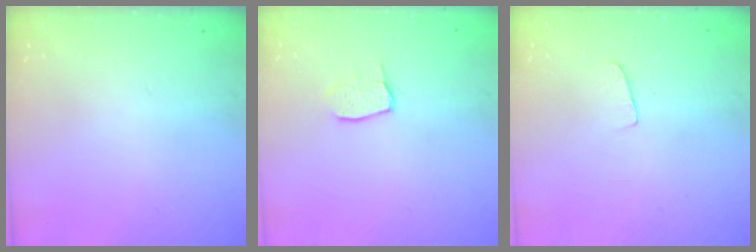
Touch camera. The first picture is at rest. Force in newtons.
{"total": 3.0, "press": 3.0, "slide": 0.2}
{"total": 2.5, "press": 2.5, "slide": 0.1}